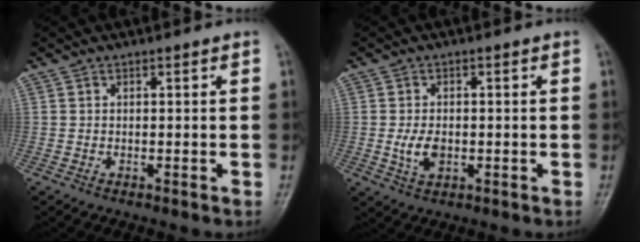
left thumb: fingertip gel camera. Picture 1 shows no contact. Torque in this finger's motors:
{"motor_torque": [0.42, 0.48, 0.52, 0.06, 0.04]}